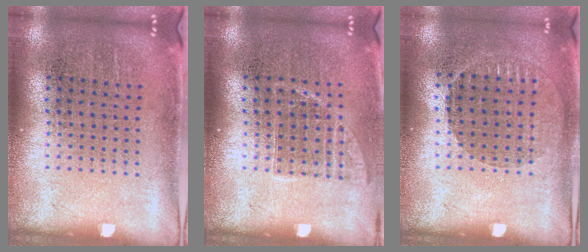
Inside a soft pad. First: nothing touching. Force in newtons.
{"total": 0.9, "press": 0.7, "slide": 0.4}
{"total": 1.0, "press": 0.9, "slide": 0.4}